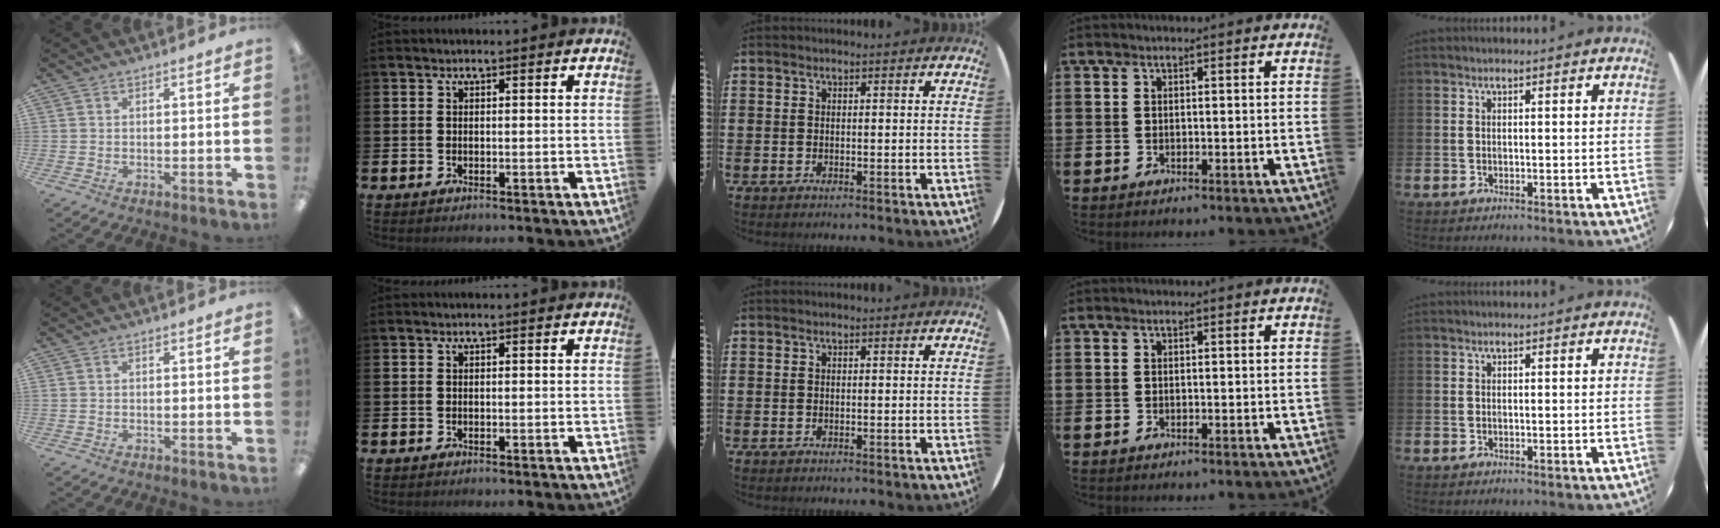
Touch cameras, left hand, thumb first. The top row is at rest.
{}